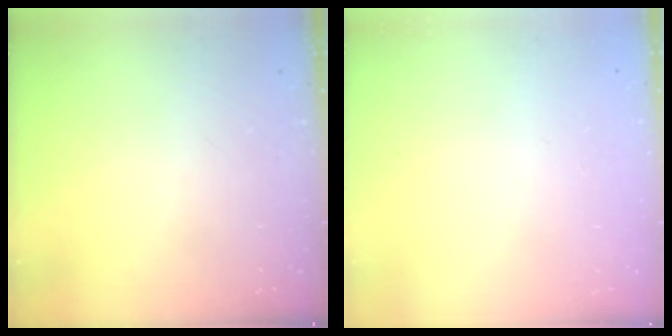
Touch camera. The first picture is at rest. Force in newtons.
{"total": 0.0}